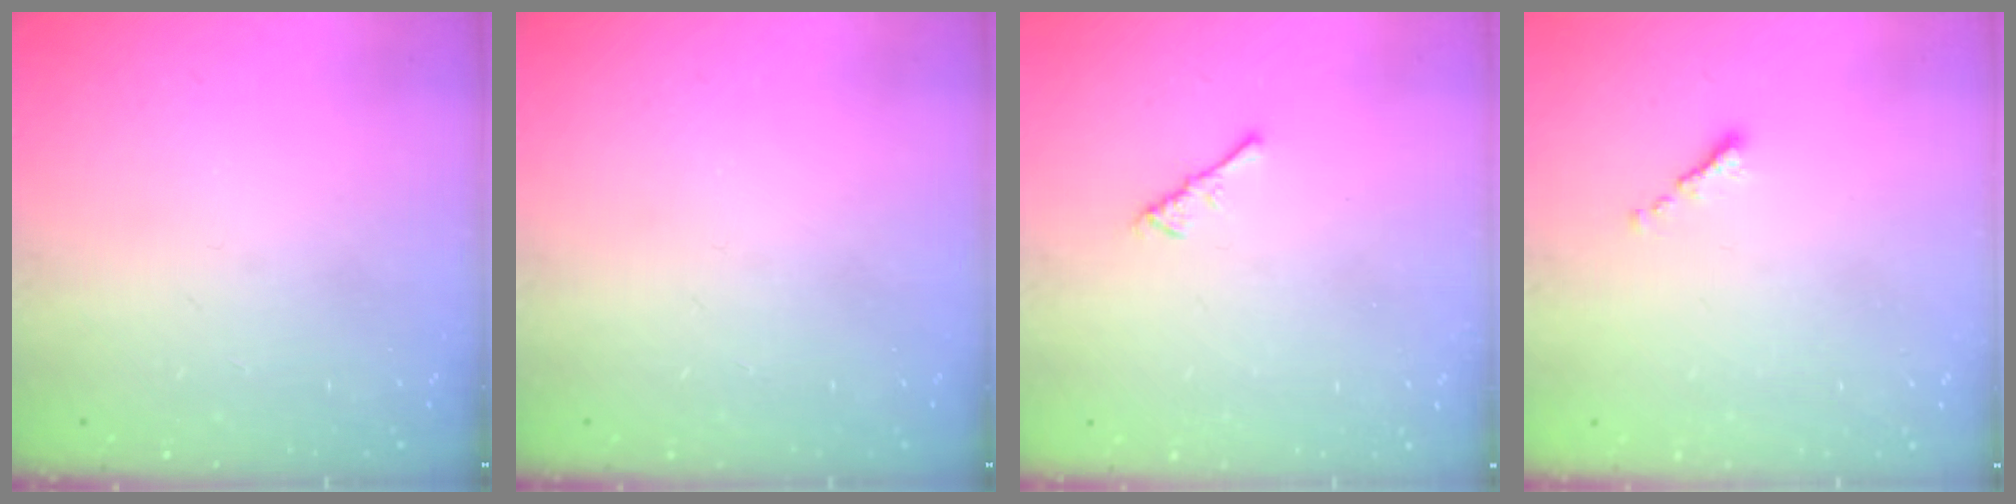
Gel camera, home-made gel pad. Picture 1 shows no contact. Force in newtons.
{"total": 0.0}
{"total": 2.2, "press": 2.1, "slide": 0.5}
{"total": 0.6, "press": 0.5, "slide": 0.3}